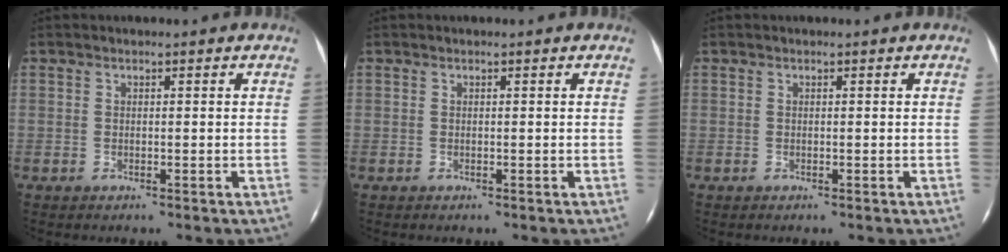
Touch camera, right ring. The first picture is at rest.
{"total": 0.0}
{"total": 0.0}